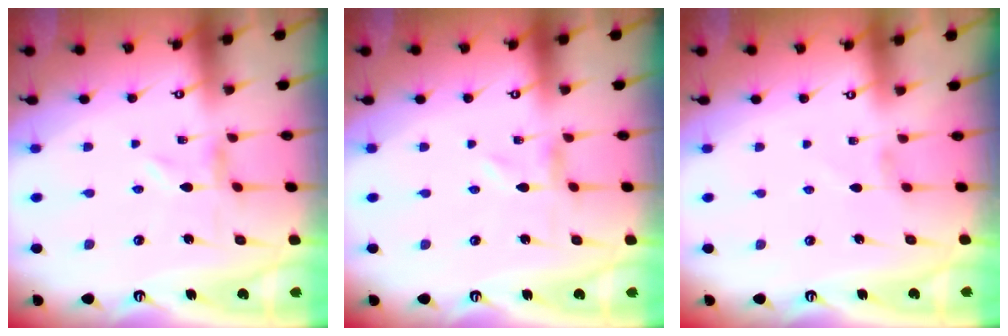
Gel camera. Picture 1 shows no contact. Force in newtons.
{"total": 0.0}
{"total": 0.0}